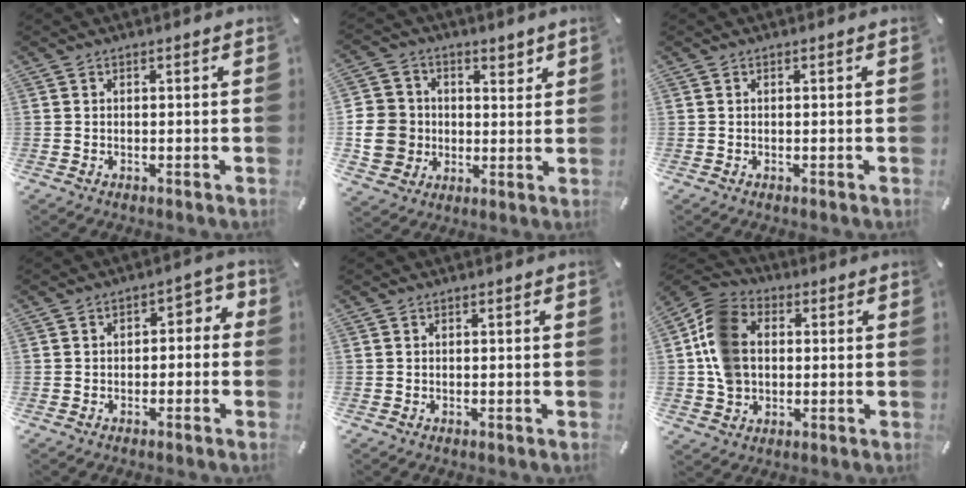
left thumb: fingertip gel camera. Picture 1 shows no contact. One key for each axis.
{"total": 10.9, "fx": 0.9, "fy": 10.5, "fz": 3.0, "tx": -0.050, "ty": -0.006, "tz": 0.022}
{"total": 0.0}
{"total": 4.0, "fx": -1.2, "fy": 2.9, "fz": 2.5, "tx": -0.034, "ty": 0.012, "tz": -0.032}
{"total": 0.0}
{"total": 11.7, "fx": 0.6, "fy": 9.8, "fz": 6.4, "tx": -0.141, "ty": 0.026, "tz": 0.016}